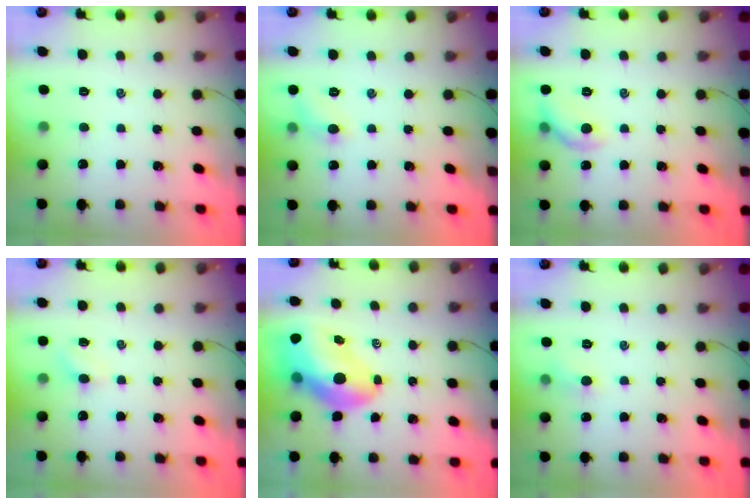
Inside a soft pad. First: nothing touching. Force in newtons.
{"total": 5.5, "press": 5.2, "slide": 1.7}
{"total": 7.6, "press": 7.5, "slide": 0.7}
{"total": 2.8, "press": 2.6, "slide": 1.0}
{"total": 15.6, "press": 15.0, "slide": 4.5}
{"total": 3.6, "press": 3.4, "slide": 1.1}